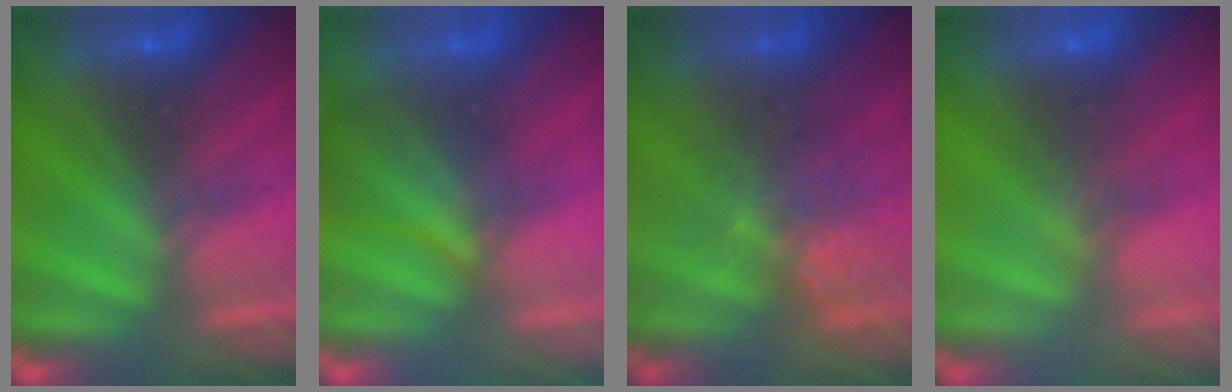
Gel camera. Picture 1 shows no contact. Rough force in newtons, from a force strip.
{"total": 3.4}
{"total": 3.7}
{"total": 4.6}